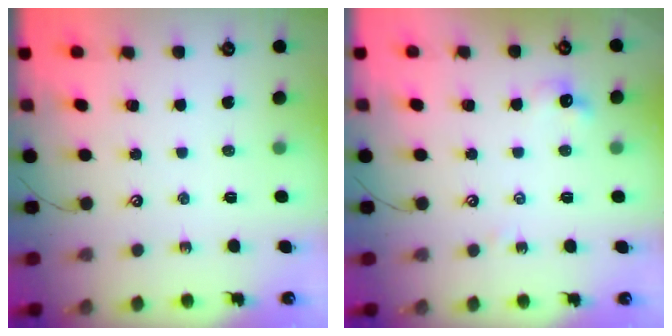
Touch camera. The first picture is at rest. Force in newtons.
{"total": 4.6, "press": 4.6, "slide": 0.7}